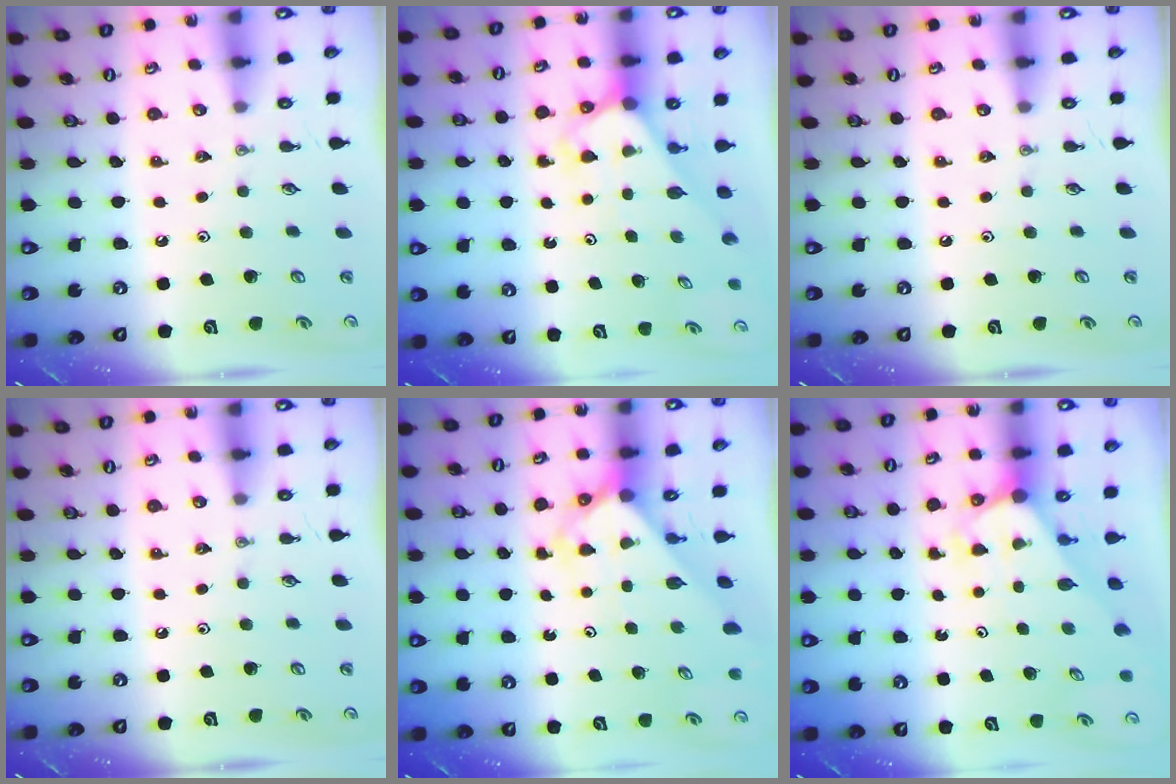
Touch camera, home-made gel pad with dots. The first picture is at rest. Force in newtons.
{"total": 2.5, "press": 2.5, "slide": 0.2}
{"total": 0.0}
{"total": 0.0}
{"total": 2.8, "press": 2.8, "slide": 0.1}
{"total": 2.9, "press": 2.9, "slide": 0.0}